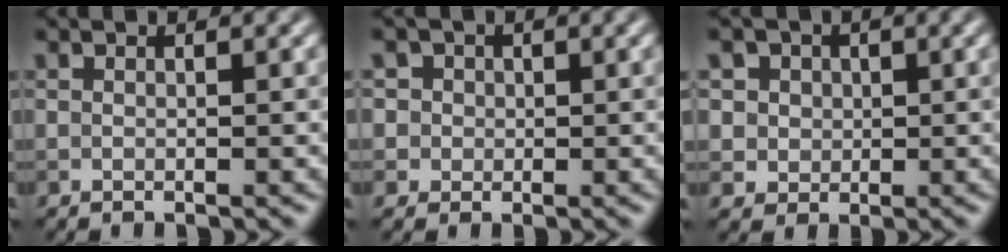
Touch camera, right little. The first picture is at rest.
{"total": 3.6, "force": [1.2, 3.2, 1.1], "torque": [-0.001, 0.017, 0.006]}
{"total": 5.0, "force": [2.1, 4.1, 1.9], "torque": [-0.027, 0.012, 0.024]}